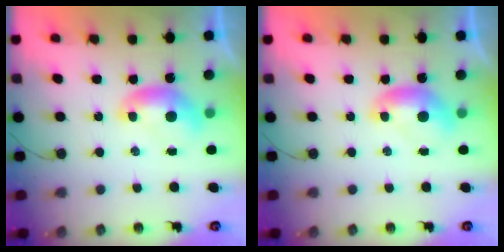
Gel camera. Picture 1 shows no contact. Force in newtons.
{"total": 0.0}